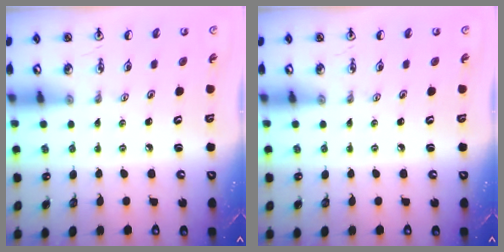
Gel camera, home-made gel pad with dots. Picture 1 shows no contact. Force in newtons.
{"total": 0.0}